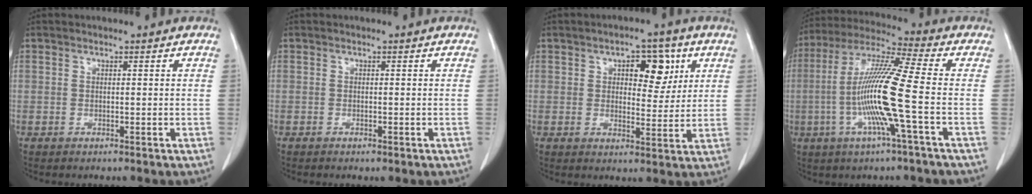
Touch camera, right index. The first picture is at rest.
{"total": 0.7, "force": [-0.5, 0.2, 0.5], "torque": [-0.010, -0.002, -0.004]}
{"total": 7.1, "force": [2.9, 3.5, 5.5], "torque": [-0.068, 0.012, 0.042]}
{"total": 14.0, "force": [-2.8, -1.0, 13.7], "torque": [-0.273, -0.004, -0.065]}